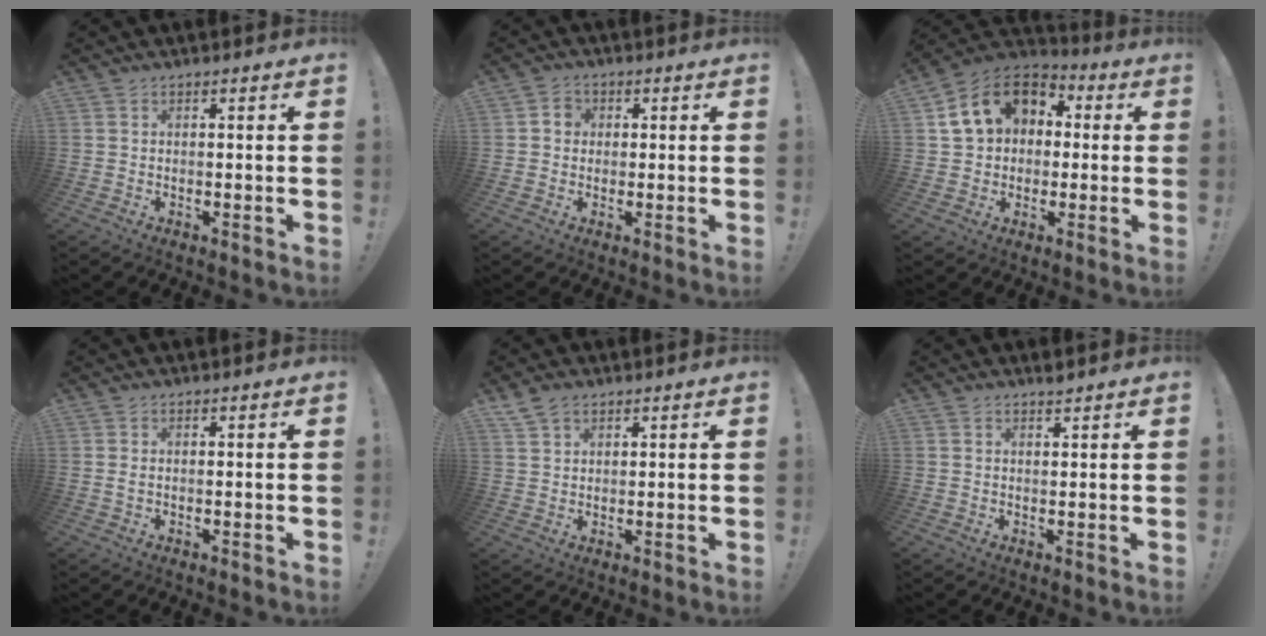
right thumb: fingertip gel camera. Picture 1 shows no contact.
{"total": 3.4, "force": [0.0, 3.2, 1.3], "torque": [-0.022, 0.008, 0.001]}
{"total": 15.5, "force": [4.1, 12.5, 8.2], "torque": [-0.128, 0.005, 0.079]}
{"total": 0.9, "force": [0.2, 0.4, 0.8], "torque": [-0.015, 0.002, 0.004]}
{"total": 4.4, "force": [3.1, 2.6, 1.7], "torque": [-0.040, -0.008, 0.062]}
{"total": 1.6, "force": [1.5, -0.3, 0.3], "torque": [0.009, -0.014, 0.025]}